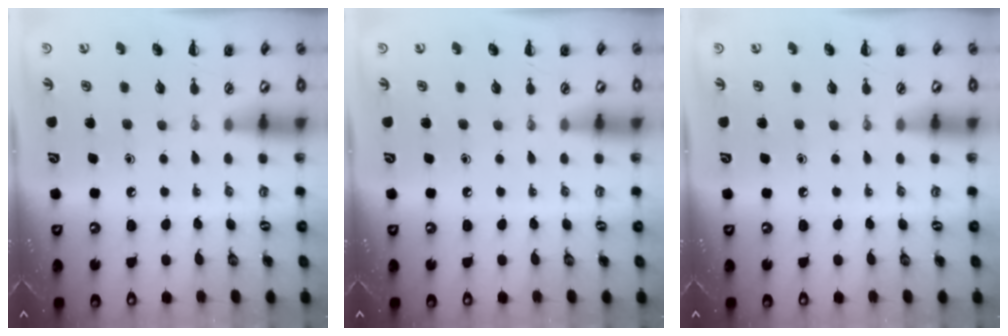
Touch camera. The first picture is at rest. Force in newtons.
{"total": 0.0}
{"total": 0.0}